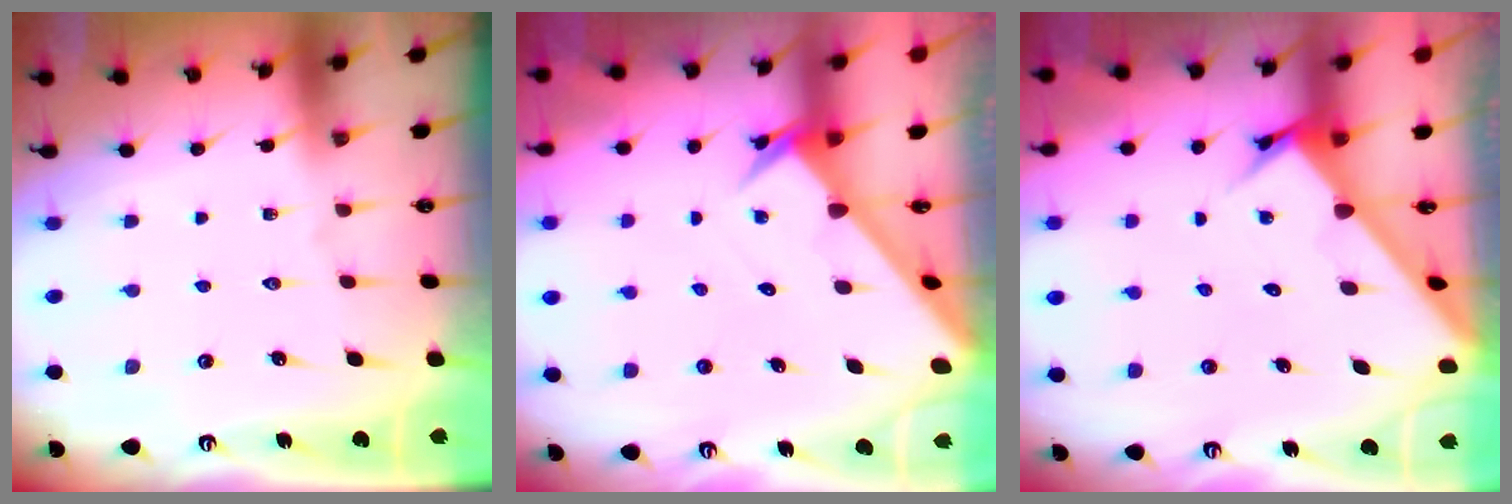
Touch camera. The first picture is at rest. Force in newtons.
{"total": 2.9, "press": 2.9, "slide": 0.2}
{"total": 3.2, "press": 3.2, "slide": 0.2}